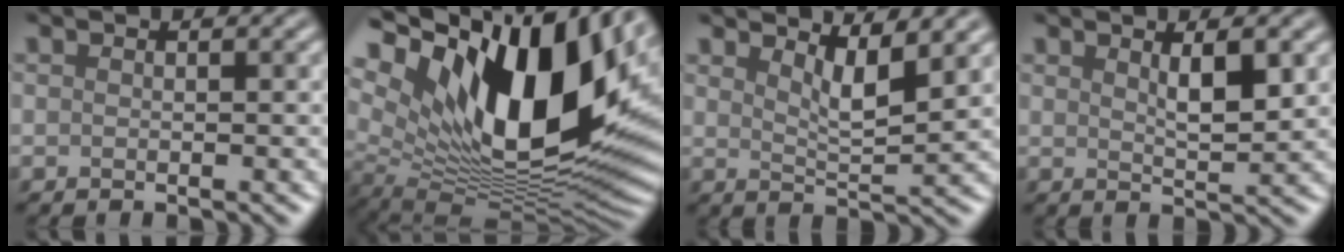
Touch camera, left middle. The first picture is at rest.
{"total": 18.5, "force": [6.5, 8.8, 14.9], "torque": [-0.249, 0.010, 0.109]}
{"total": 3.5, "force": [2.4, 0.8, 2.4], "torque": [-0.039, -0.007, 0.042]}
{"total": 2.9, "force": [1.4, 0.7, 2.5], "torque": [-0.038, -0.002, 0.025]}